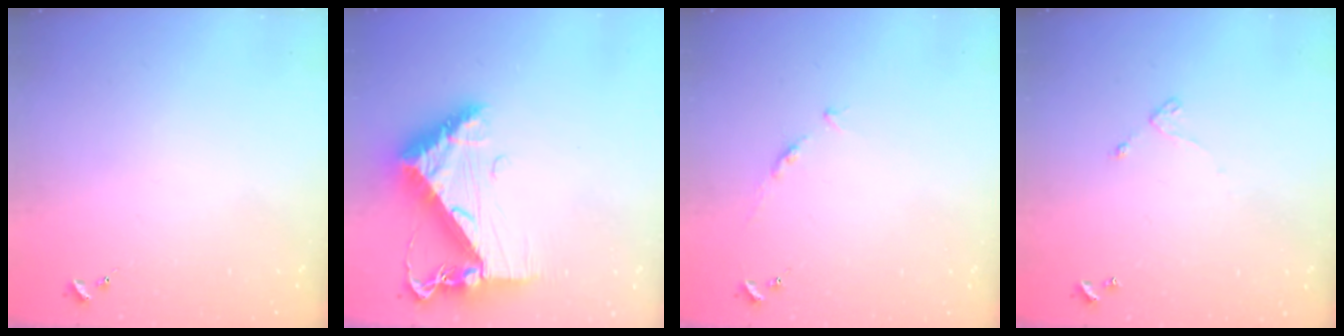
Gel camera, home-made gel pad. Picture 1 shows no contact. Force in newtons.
{"total": 13.5, "press": 13.5, "slide": 1.4}
{"total": 3.8, "press": 3.8, "slide": 0.5}
{"total": 4.6, "press": 4.6, "slide": 0.3}